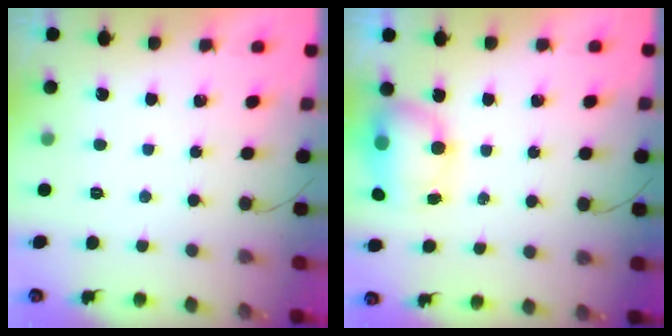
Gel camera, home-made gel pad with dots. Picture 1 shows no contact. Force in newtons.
{"total": 7.4, "press": 7.3, "slide": 1.1}